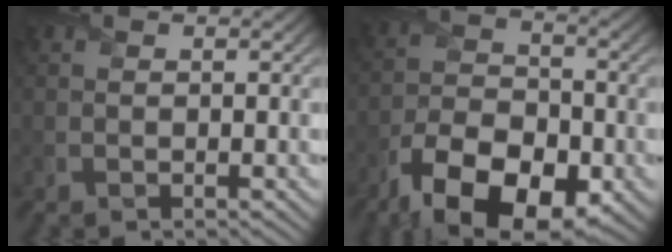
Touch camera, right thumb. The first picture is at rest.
{"total": 13.3, "force": [-7.8, 6.6, 8.6], "torque": [-0.175, -0.025, -0.140]}